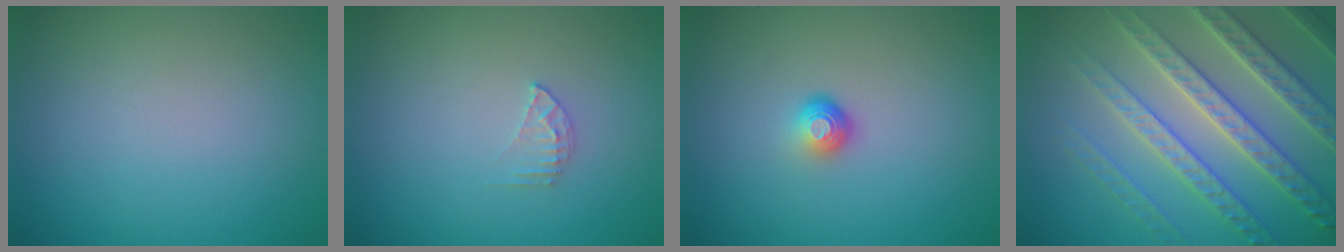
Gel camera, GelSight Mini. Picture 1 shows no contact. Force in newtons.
{"total": 1.3, "press": 1.3, "slide": 0.1}
{"total": 1.6, "press": 1.0, "slide": 1.3}
{"total": 7.0, "press": 6.8, "slide": 1.7}